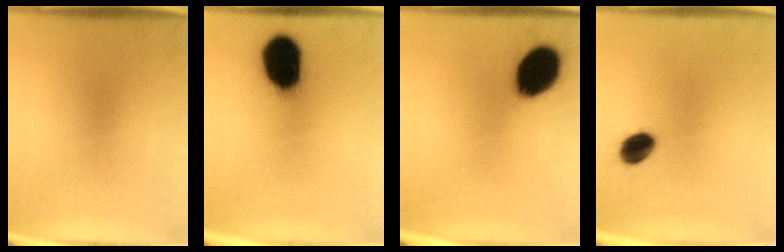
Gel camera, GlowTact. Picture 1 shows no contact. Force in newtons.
{"total": 17.4}
{"total": 14.8}
{"total": 6.4}